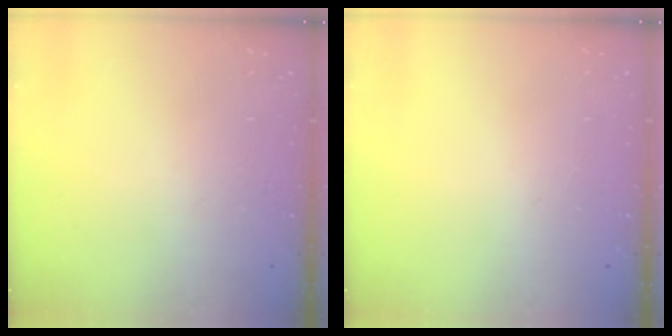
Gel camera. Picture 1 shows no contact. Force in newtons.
{"total": 0.0}